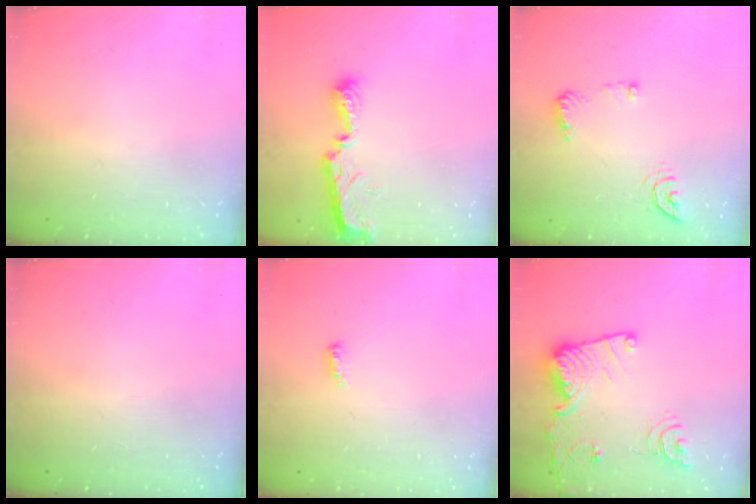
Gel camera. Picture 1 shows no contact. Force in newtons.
{"total": 7.8, "press": 7.8, "slide": 0.6}
{"total": 7.8, "press": 7.8, "slide": 0.1}
{"total": 0.0}
{"total": 4.2, "press": 4.2, "slide": 0.7}
{"total": 16.2, "press": 16.2, "slide": 1.1}